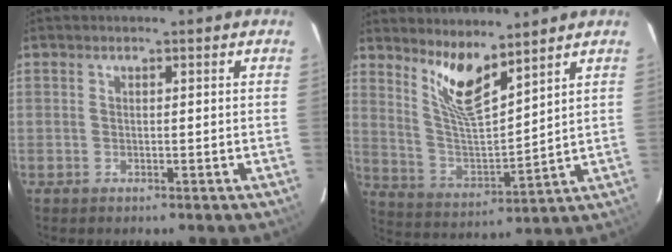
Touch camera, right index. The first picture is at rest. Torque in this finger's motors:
{"motor_torque": [0.15, 0.30, 0.23, 0.11]}